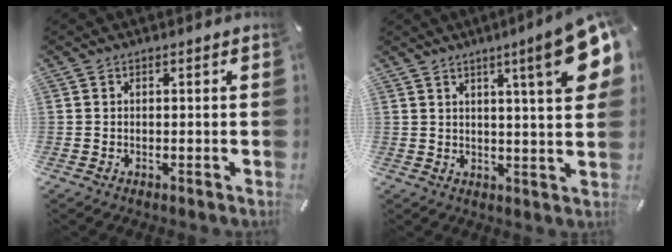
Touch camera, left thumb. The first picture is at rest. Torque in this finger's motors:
{"motor_torque": [2.49, 2.52, 0.30, -0.12, 0.09]}